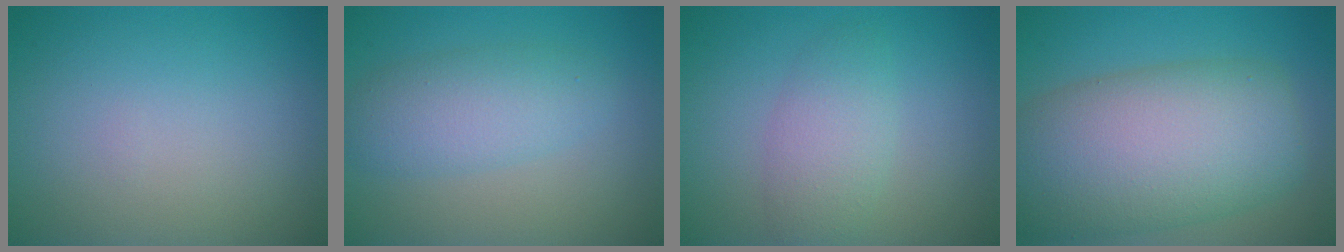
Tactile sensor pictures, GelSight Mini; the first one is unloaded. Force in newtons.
{"total": 3.9, "press": 3.9, "slide": 0.2}
{"total": 3.2, "press": 3.2, "slide": 0.1}
{"total": 11.9, "press": 11.9, "slide": 0.3}